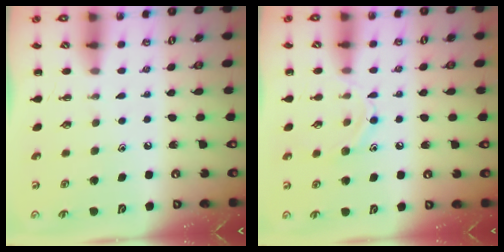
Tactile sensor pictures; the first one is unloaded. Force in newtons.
{"total": 8.2, "press": 8.1, "slide": 1.1}